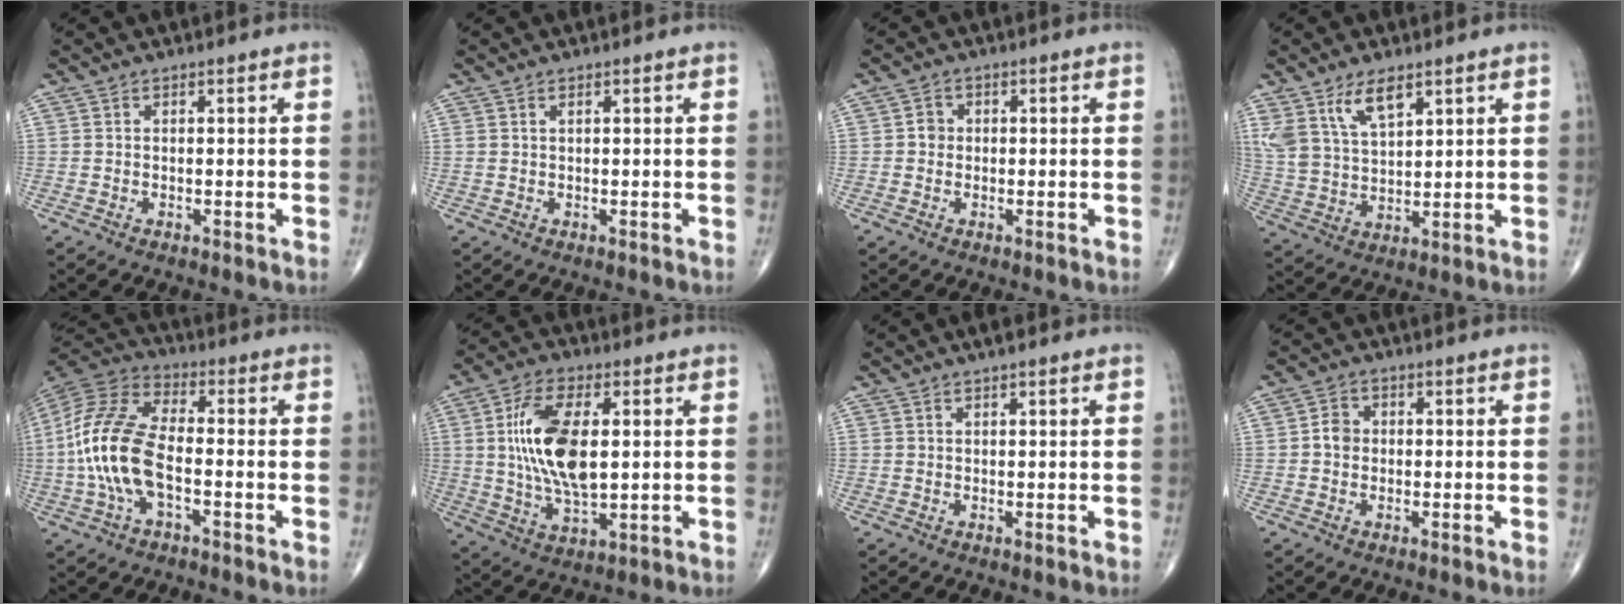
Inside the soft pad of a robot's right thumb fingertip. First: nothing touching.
{"total": 0.6, "force": [0.4, 0.2, 0.4], "torque": [-0.012, 0.005, 0.010]}
{"total": 1.8, "force": [0.0, 1.7, 0.7], "torque": [-0.001, 0.005, -0.005]}
{"total": 9.4, "force": [5.8, 4.2, 6.2], "torque": [-0.114, -0.022, 0.123]}
{"total": 15.9, "force": [-2.7, 7.7, 13.7], "torque": [-0.298, 0.031, -0.056]}
{"total": 15.5, "force": [2.0, 7.3, 13.5], "torque": [-0.260, -0.010, 0.041]}
{"total": 1.6, "force": [1.1, 0.3, 1.1], "torque": [-0.018, -0.002, 0.013]}
{"total": 3.0, "force": [-0.1, 2.5, 1.6], "torque": [-0.019, 0.008, -0.009]}